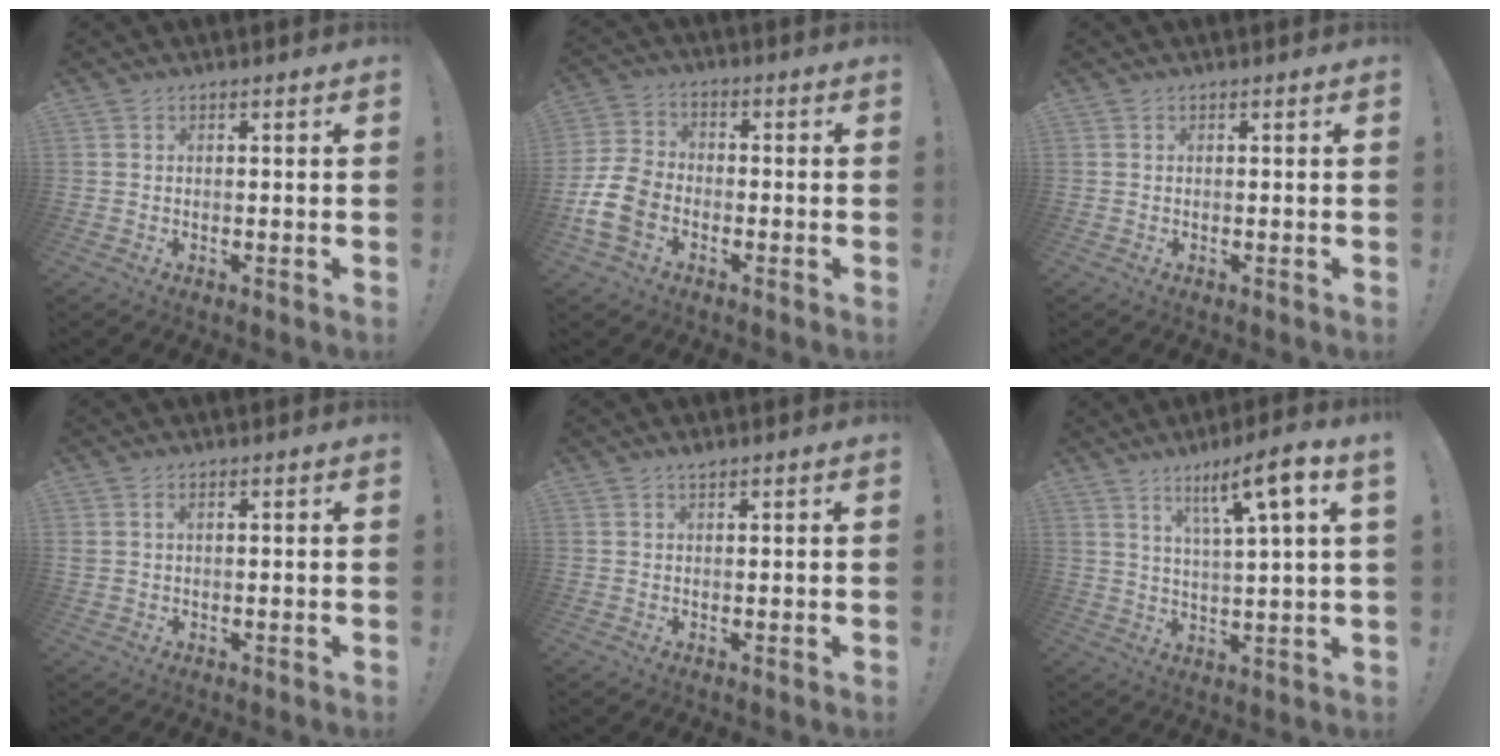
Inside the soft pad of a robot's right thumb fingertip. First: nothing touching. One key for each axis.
{"total": 11.6, "fx": -5.0, "fy": 8.2, "fz": 6.6, "tx": -0.134, "ty": 0.029, "tz": -0.092}
{"total": 0.0}
{"total": 1.6, "fx": 0.7, "fy": 1.0, "fz": 1.1, "tx": -0.027, "ty": 0.004, "tz": 0.014}
{"total": 1.2, "fx": 1.1, "fy": 0.1, "fz": 0.4, "tx": 0.001, "ty": -0.005, "tz": 0.019}
{"total": 10.7, "fx": 5.5, "fy": 0.2, "fz": 9.2, "tx": -0.151, "ty": -0.025, "tz": 0.079}